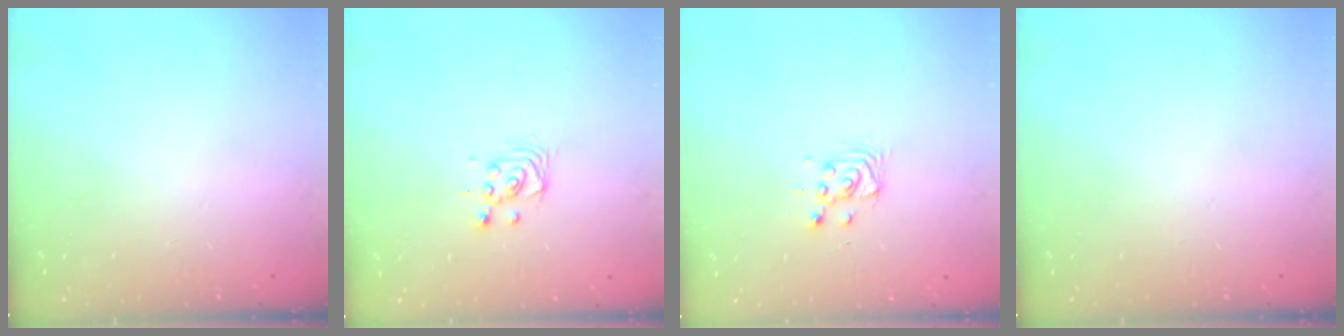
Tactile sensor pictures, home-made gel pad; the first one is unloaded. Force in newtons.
{"total": 3.3, "press": 3.3, "slide": 0.4}
{"total": 3.1, "press": 3.1, "slide": 0.3}
{"total": 0.0}